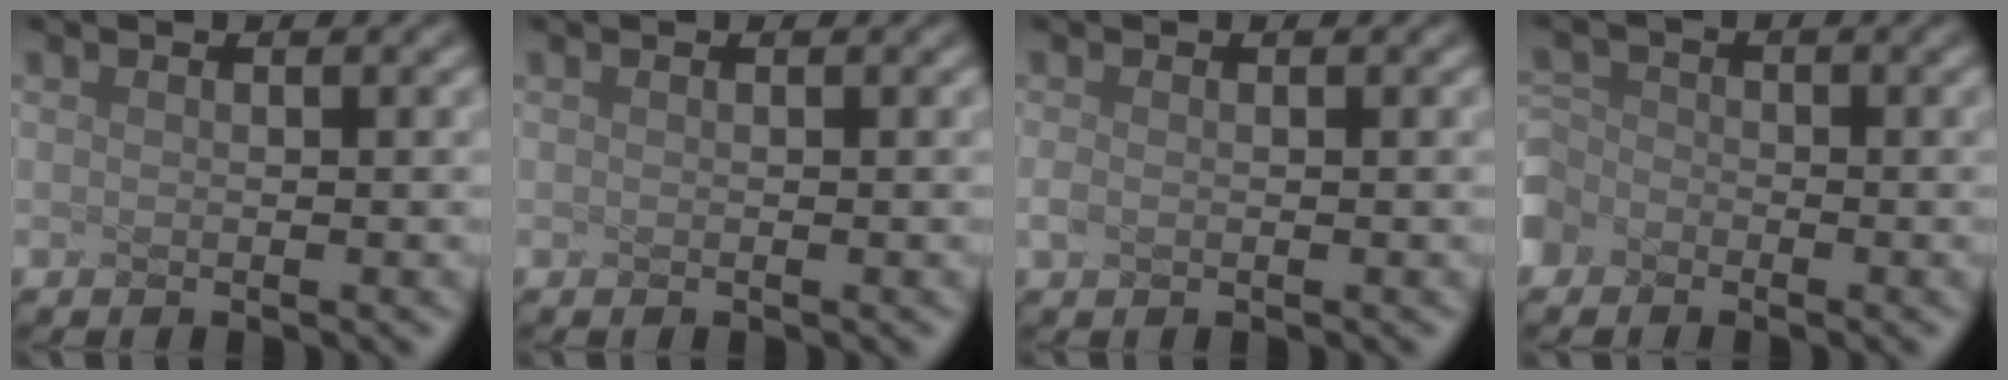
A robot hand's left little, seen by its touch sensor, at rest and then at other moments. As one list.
[{"total": 0.0}, {"total": 1.1, "force": [-0.7, -0.6, -0.5], "torque": [-0.018, -0.008, 0.009]}, {"total": 3.4, "force": [-3.1, 0.1, -1.4], "torque": [-0.021, -0.016, -0.026]}]